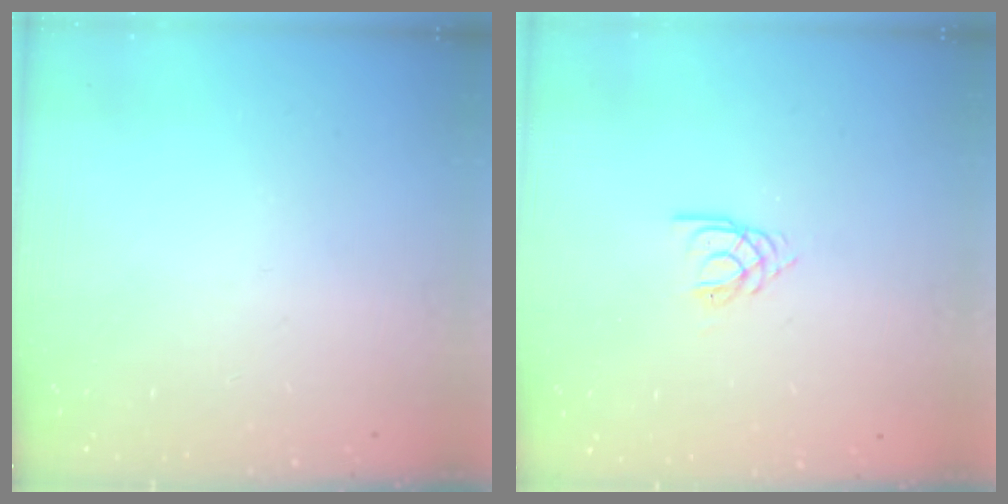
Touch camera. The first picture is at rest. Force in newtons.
{"total": 2.6, "press": 2.6, "slide": 0.3}